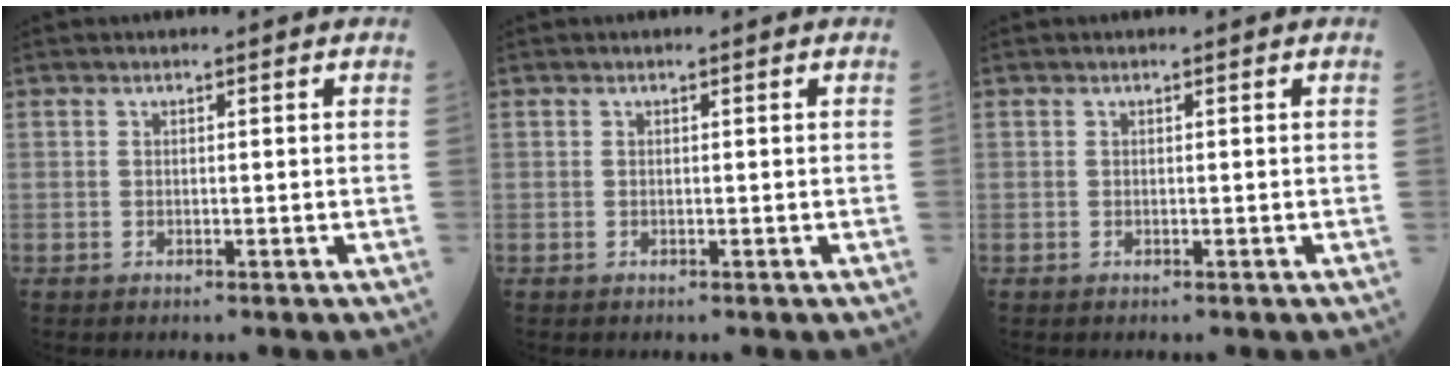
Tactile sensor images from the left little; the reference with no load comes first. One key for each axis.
{"total": 0.0}
{"total": 0.0}